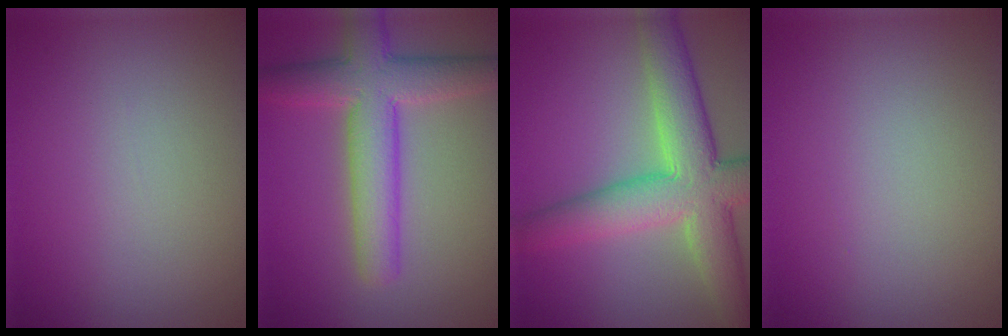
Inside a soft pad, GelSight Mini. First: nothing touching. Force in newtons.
{"total": 6.5, "press": 6.5, "slide": 0.3}
{"total": 8.5, "press": 8.5, "slide": 0.5}
{"total": 0.0}